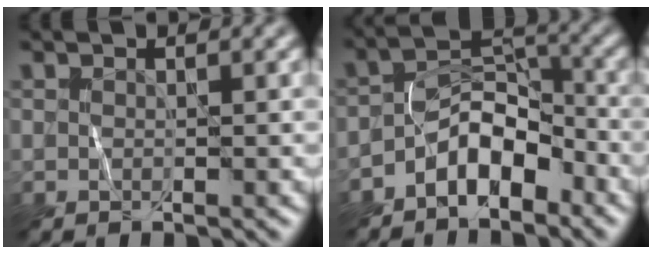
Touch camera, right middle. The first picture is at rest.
{"total": 4.6, "force": [-3.0, 2.4, 2.6], "torque": [-0.031, 0.029, -0.059]}